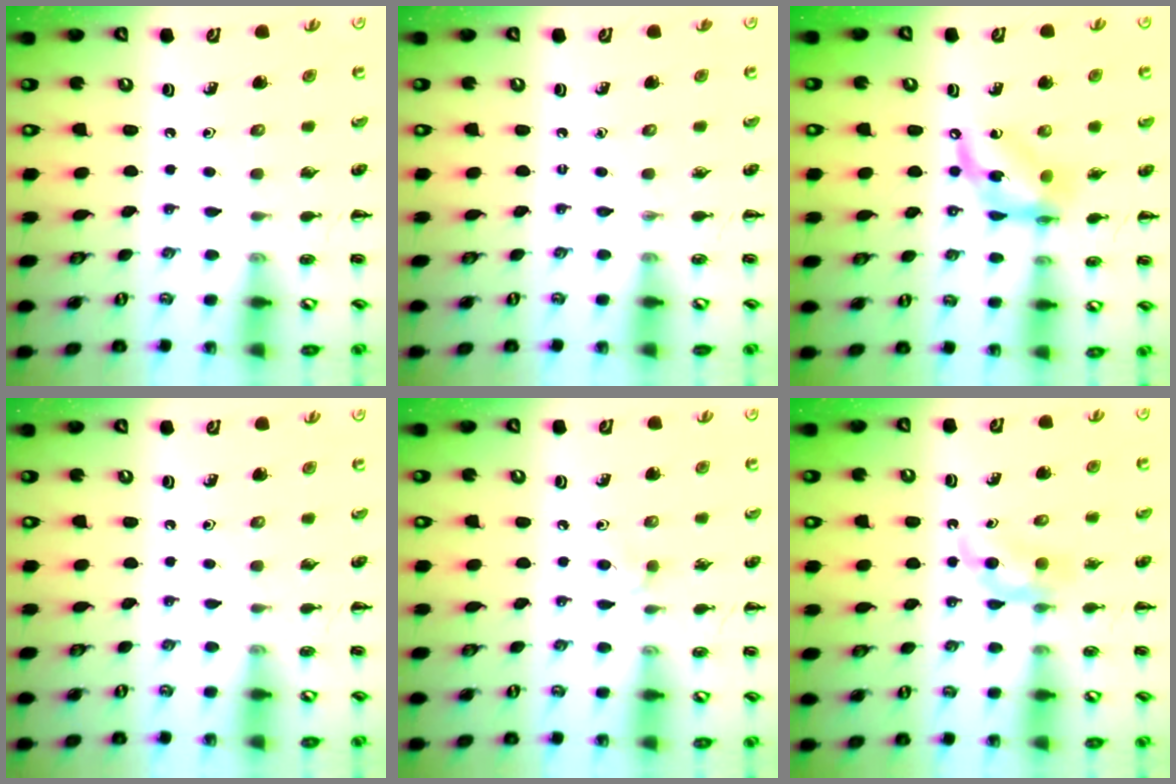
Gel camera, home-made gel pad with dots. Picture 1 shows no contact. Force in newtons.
{"total": 0.0}
{"total": 12.1, "press": 11.7, "slide": 3.0}
{"total": 0.0}
{"total": 4.2, "press": 4.0, "slide": 1.5}
{"total": 4.1, "press": 3.8, "slide": 1.5}